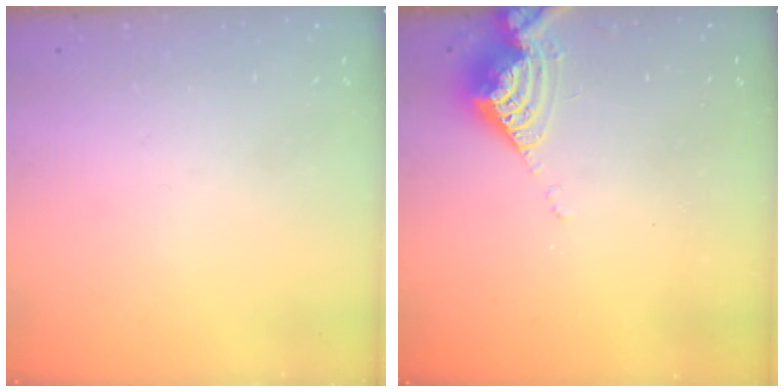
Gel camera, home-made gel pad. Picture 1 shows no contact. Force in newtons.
{"total": 7.9, "press": 7.8, "slide": 0.8}